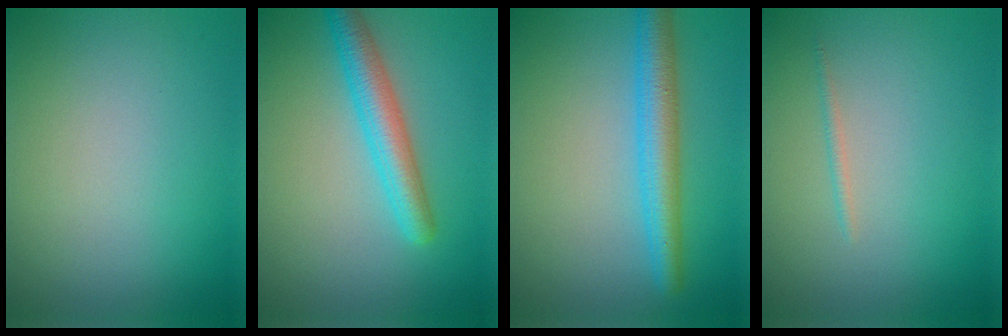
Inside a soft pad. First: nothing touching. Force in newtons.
{"total": 3.8, "press": 3.8, "slide": 0.2}
{"total": 4.4, "press": 4.4, "slide": 0.2}
{"total": 0.6, "press": 0.6, "slide": 0.1}